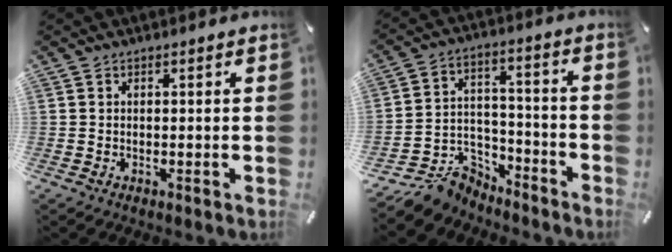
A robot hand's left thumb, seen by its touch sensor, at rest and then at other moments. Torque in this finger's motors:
{"motor_torque": [-0.27, 1.02, -0.05, 0.21, 0.01]}